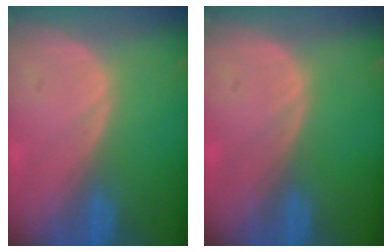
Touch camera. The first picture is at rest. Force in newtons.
{"total": 0.0}